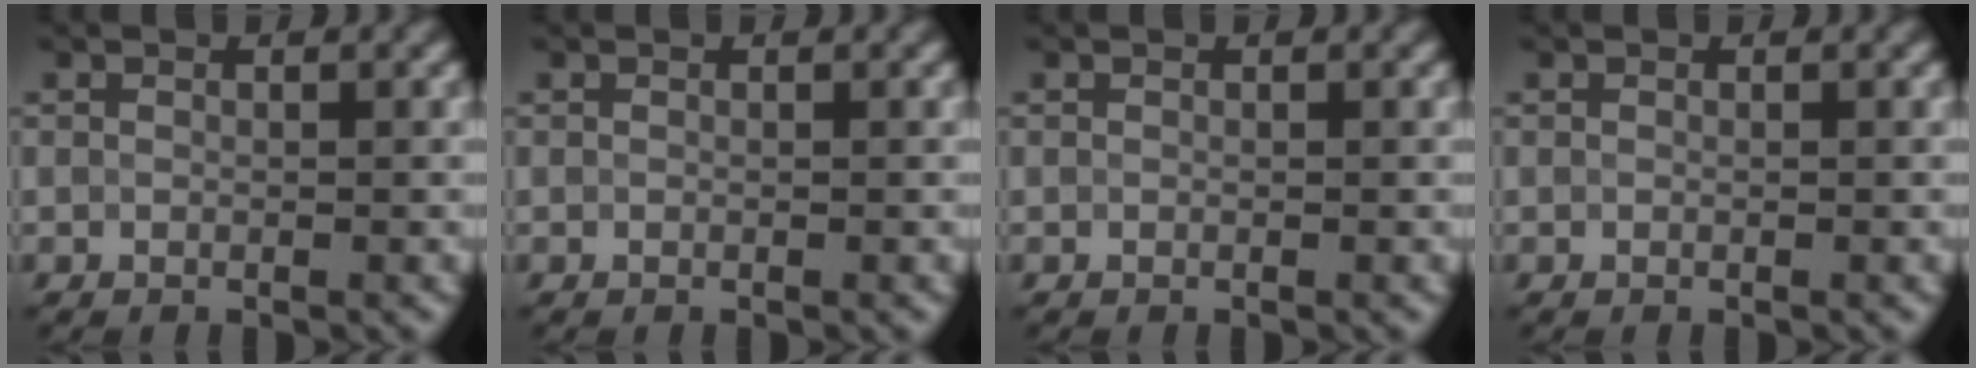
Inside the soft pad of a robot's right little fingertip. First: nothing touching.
{"total": 0.0}
{"total": 0.0}
{"total": 0.0}